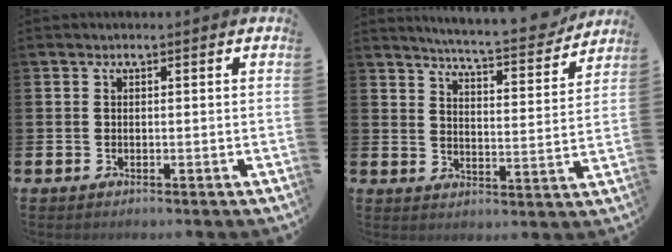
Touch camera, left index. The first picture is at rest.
{"total": 6.5, "force": [6.3, 0.1, 1.5], "torque": [-0.042, -0.051, 0.105]}